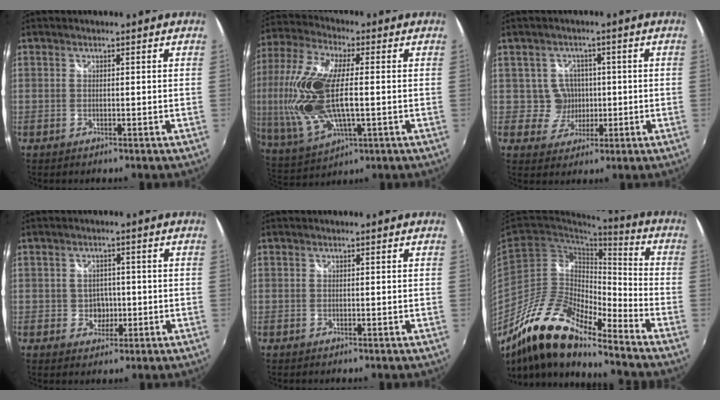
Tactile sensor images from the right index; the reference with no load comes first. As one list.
[{"total": 21.6, "force": [-0.7, 9.4, 19.5], "torque": [-0.416, -0.007, -0.008]}, {"total": 5.0, "force": [0.0, 5.0, 0.4], "torque": [-0.016, 0.017, 0.006]}, {"total": 3.6, "force": [-0.6, 3.4, 1.3], "torque": [-0.024, 0.007, -0.004]}, {"total": 0.0}, {"total": 17.9, "force": [-12.9, 4.6, 11.5], "torque": [-0.208, -0.012, -0.250]}]